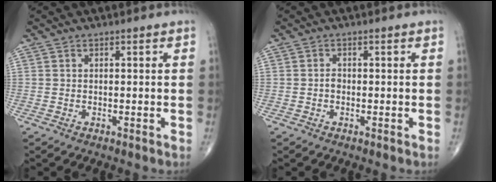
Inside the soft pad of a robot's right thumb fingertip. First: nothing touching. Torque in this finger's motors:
{"motor_torque": [0.29, 0.07, 0.37, 0.13, -0.01]}